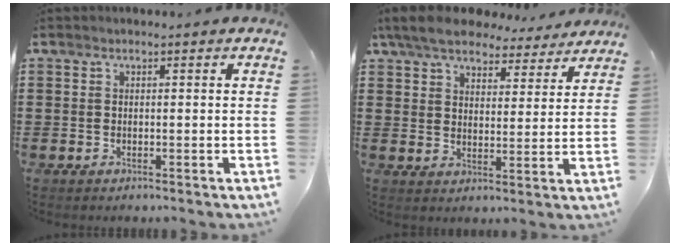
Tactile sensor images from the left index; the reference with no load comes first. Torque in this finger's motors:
{"motor_torque": [2.14, 0.00, 1.05, 0.21]}